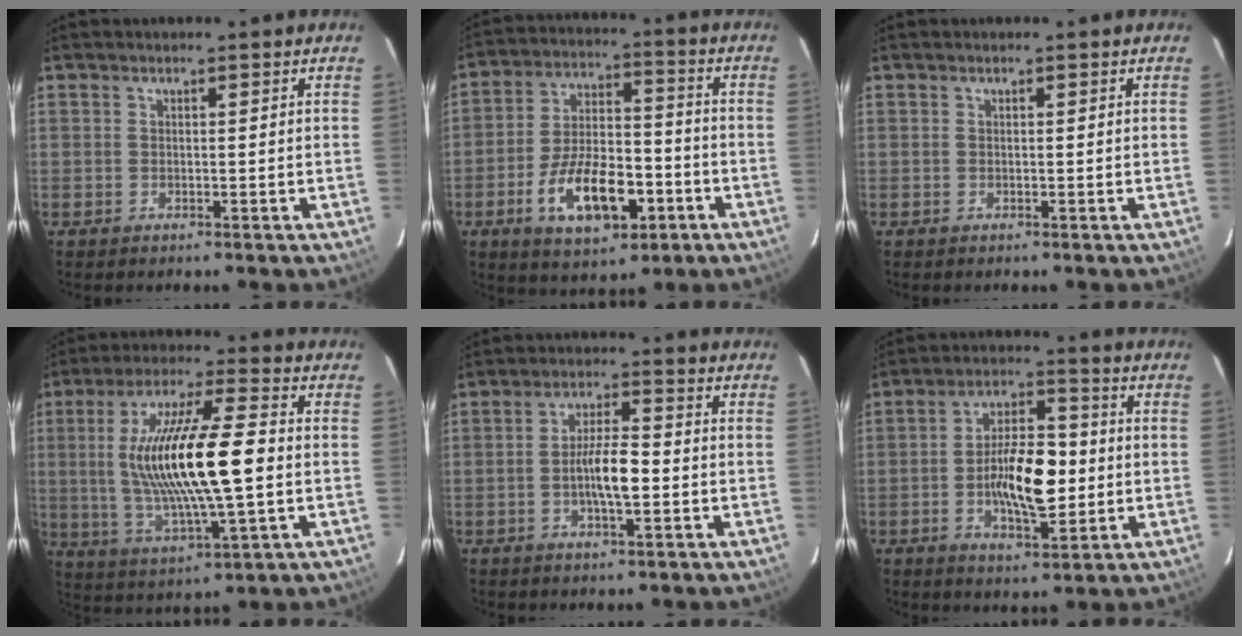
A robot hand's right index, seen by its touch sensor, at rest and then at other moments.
{"total": 15.2, "force": [-6.3, 7.2, 11.9], "torque": [-0.227, 0.008, -0.094]}
{"total": 0.0}
{"total": 19.2, "force": [0.2, 3.8, 18.8], "torque": [-0.352, -0.001, 0.012]}
{"total": 7.0, "force": [-1.5, 1.7, 6.6], "torque": [-0.123, 0.005, -0.025]}
{"total": 12.9, "force": [-1.6, 5.6, 11.5], "torque": [-0.202, 0.008, -0.024]}